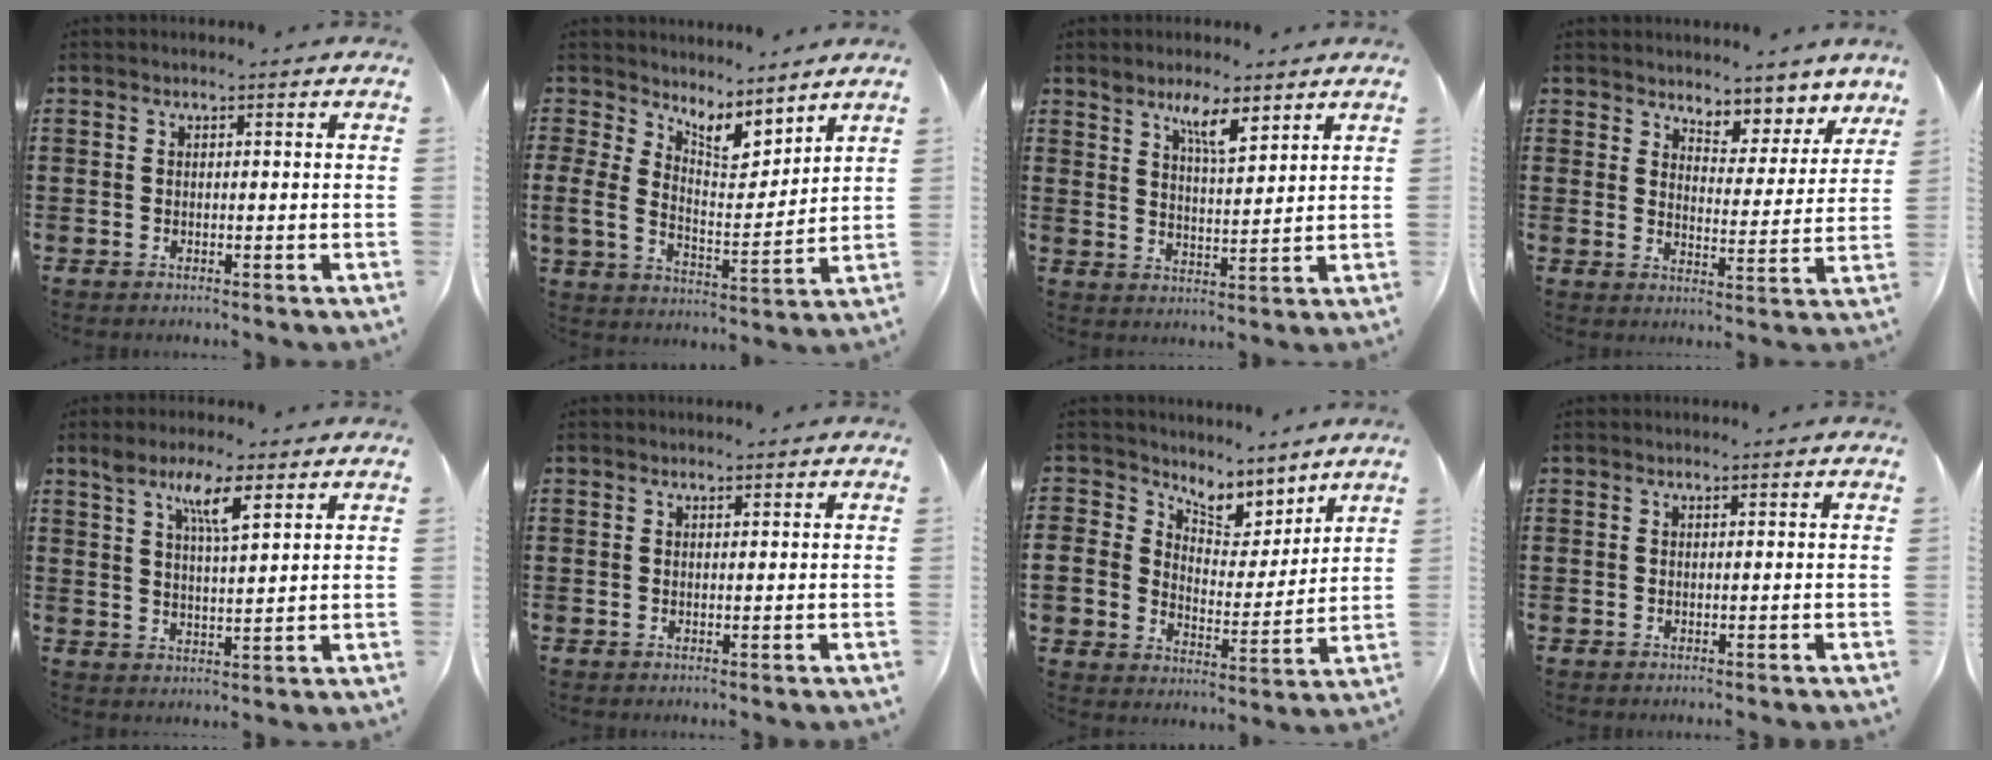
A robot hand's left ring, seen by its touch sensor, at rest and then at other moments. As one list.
[{"total": 6.6, "force": [5.6, 2.3, 2.8], "torque": [-0.067, -0.026, 0.099]}, {"total": 5.3, "force": [4.0, 1.1, 3.3], "torque": [-0.065, -0.005, 0.068]}, {"total": 4.4, "force": [4.4, 0.6, 0.2], "torque": [-0.019, -0.029, 0.074]}, {"total": 5.9, "force": [3.5, 1.1, 4.6], "torque": [-0.093, 0.003, 0.056]}, {"total": 0.0}, {"total": 5.8, "force": [4.4, 3.7, -0.5], "torque": [-0.034, -0.036, 0.079]}, {"total": 0.0}]